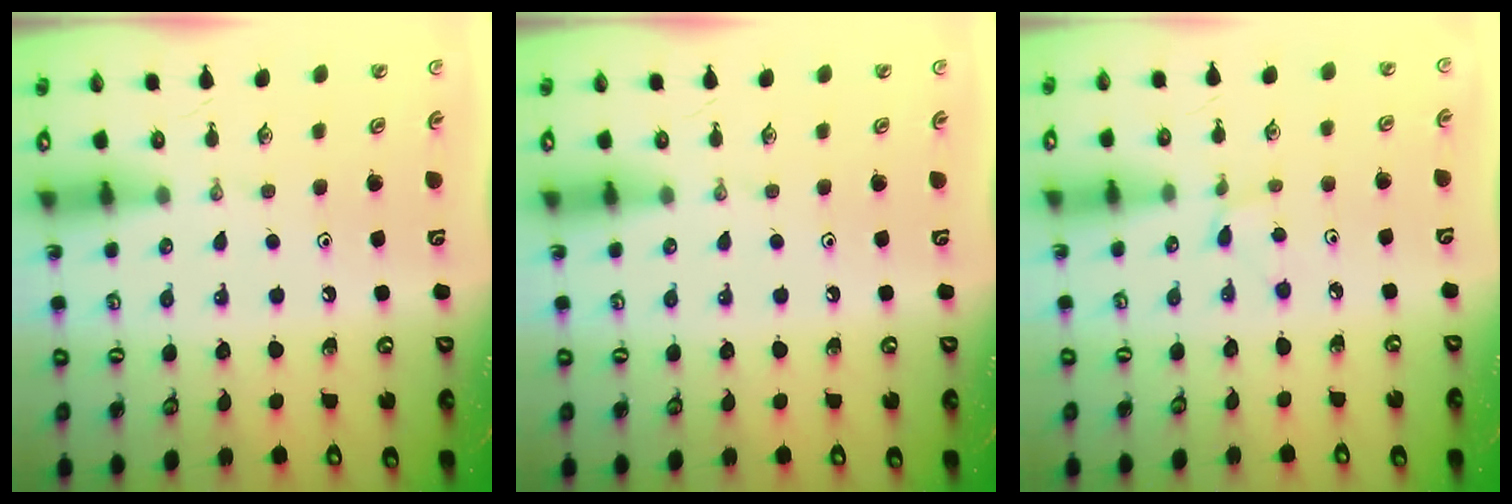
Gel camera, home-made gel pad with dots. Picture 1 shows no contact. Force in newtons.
{"total": 0.0}
{"total": 1.5, "press": 1.5, "slide": 0.2}